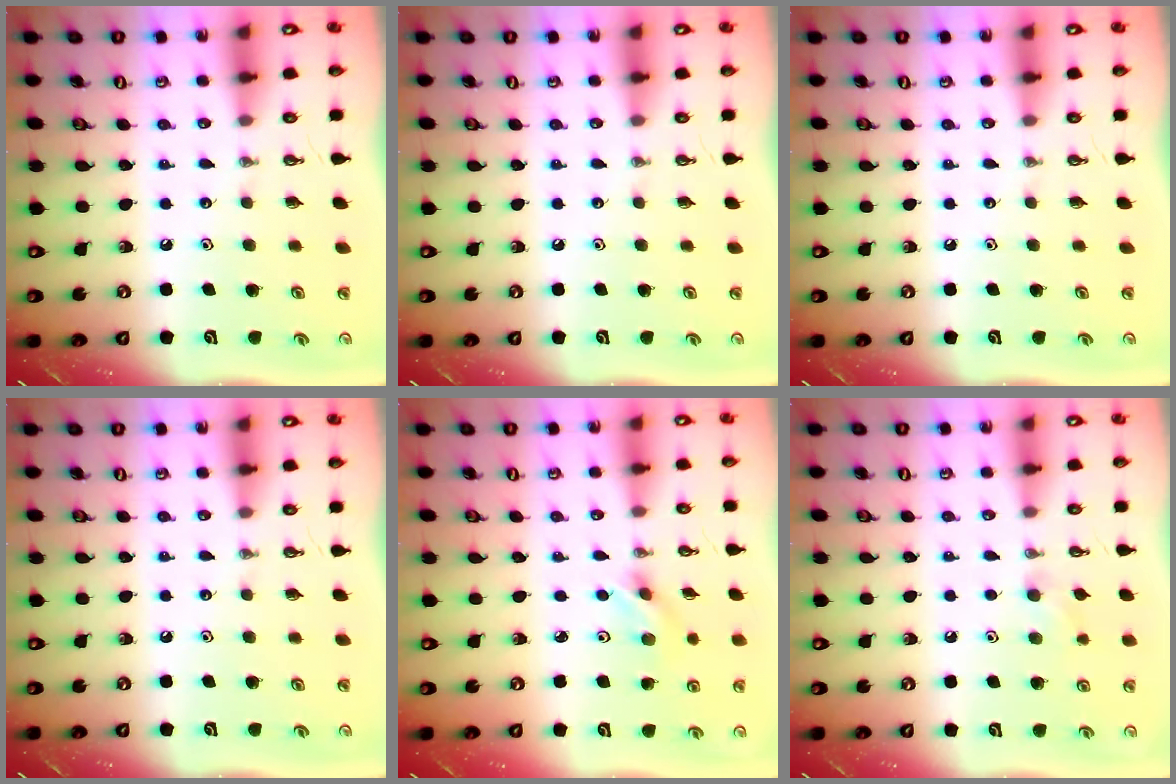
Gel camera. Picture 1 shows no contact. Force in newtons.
{"total": 0.0}
{"total": 0.0}
{"total": 0.0}
{"total": 2.9, "press": 2.8, "slide": 0.8}
{"total": 8.2, "press": 7.5, "slide": 3.1}